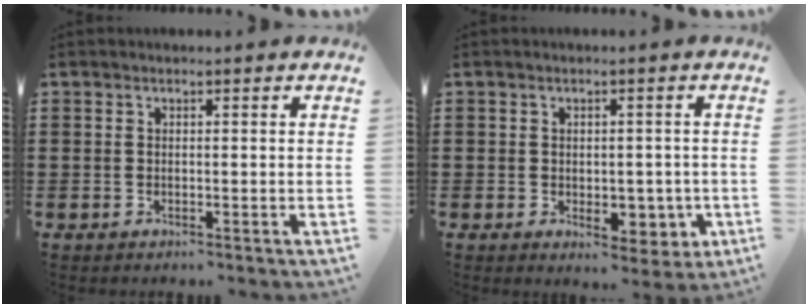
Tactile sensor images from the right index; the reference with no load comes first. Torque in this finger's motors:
{"motor_torque": [0.60, 0.18, 0.14, 0.06]}